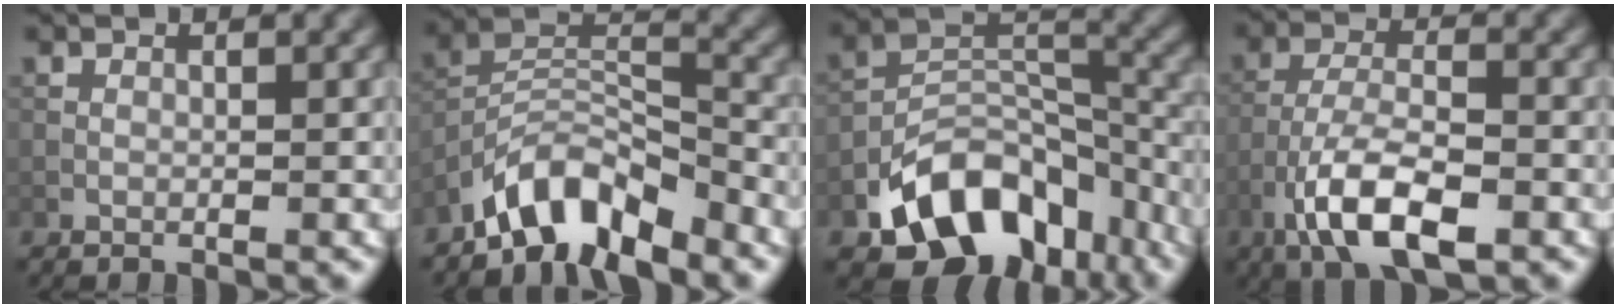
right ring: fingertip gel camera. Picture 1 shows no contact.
{"total": 6.9, "force": [-5.5, 2.4, 3.4], "torque": [-0.050, 0.006, -0.111]}
{"total": 11.0, "force": [-6.4, 6.6, 6.1], "torque": [-0.086, 0.002, -0.115]}
{"total": 7.7, "force": [-4.0, 2.9, 6.0], "torque": [-0.116, 0.002, -0.078]}